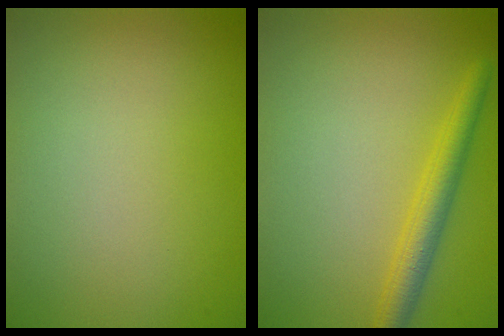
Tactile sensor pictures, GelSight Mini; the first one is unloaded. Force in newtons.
{"total": 3.0, "press": 3.0, "slide": 0.2}